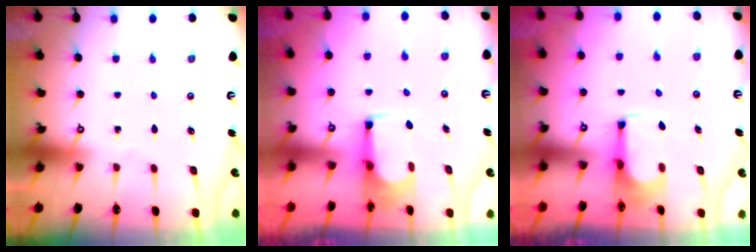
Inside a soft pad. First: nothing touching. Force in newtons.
{"total": 1.8, "press": 1.7, "slide": 0.4}
{"total": 5.3, "press": 5.2, "slide": 1.0}